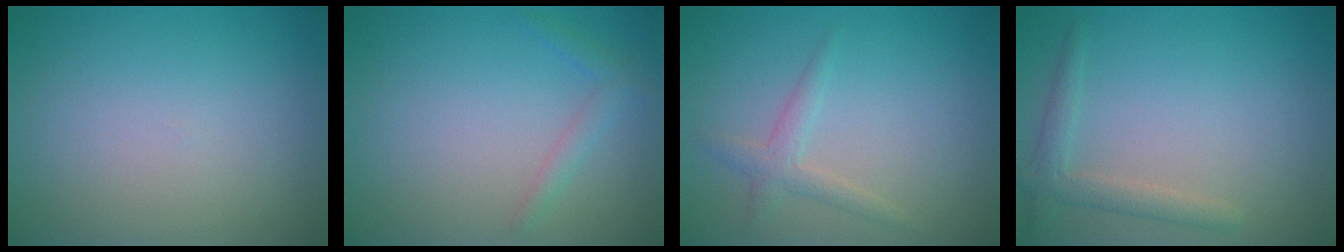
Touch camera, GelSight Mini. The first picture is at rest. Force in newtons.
{"total": 1.4, "press": 1.4, "slide": 0.1}
{"total": 1.8, "press": 1.8, "slide": 0.1}
{"total": 2.0, "press": 2.0, "slide": 0.3}